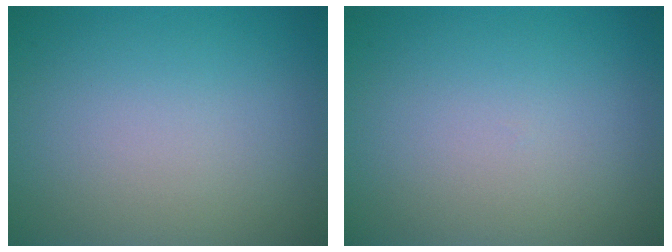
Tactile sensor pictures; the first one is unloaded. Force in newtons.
{"total": 0.0}